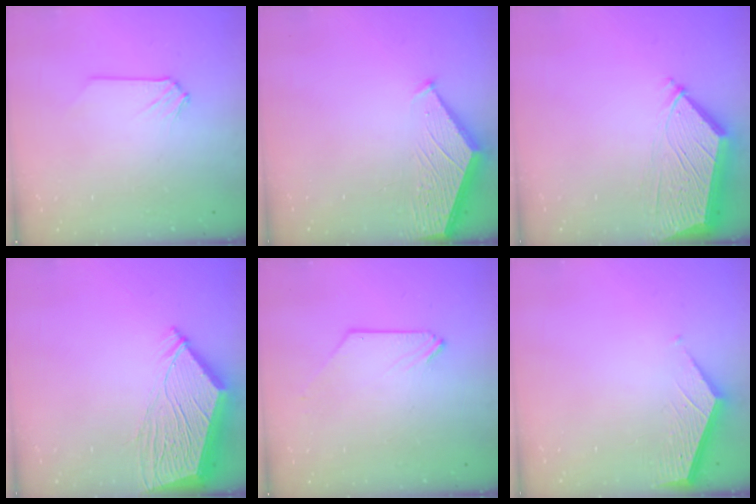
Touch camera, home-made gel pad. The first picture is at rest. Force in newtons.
{"total": 3.1, "press": 3.1, "slide": 0.3}
{"total": 7.3, "press": 7.3, "slide": 1.0}
{"total": 12.5, "press": 12.4, "slide": 1.6}
{"total": 0.0}
{"total": 3.7, "press": 3.7, "slide": 0.4}